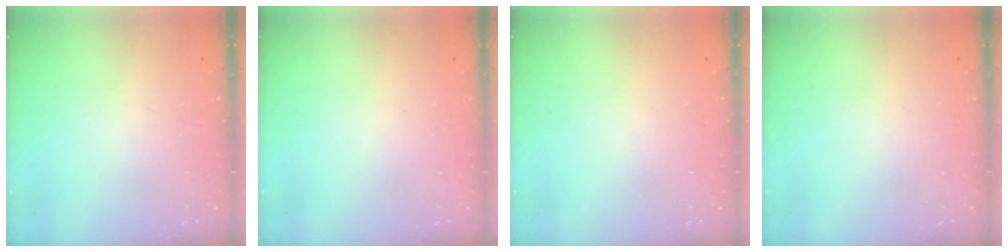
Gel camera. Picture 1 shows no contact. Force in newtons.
{"total": 0.0}
{"total": 0.0}
{"total": 0.0}